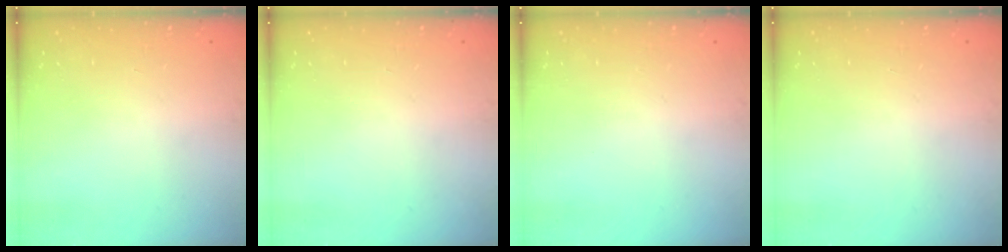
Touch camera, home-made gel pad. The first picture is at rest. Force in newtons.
{"total": 0.0}
{"total": 0.0}
{"total": 0.0}